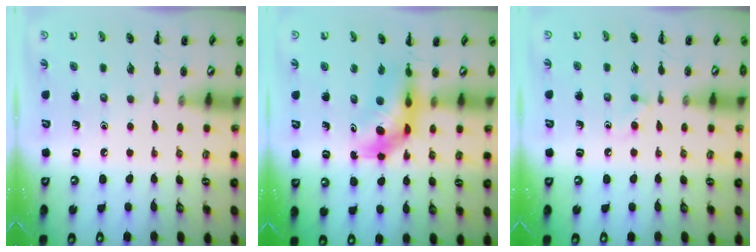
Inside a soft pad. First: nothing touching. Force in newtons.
{"total": 6.3, "press": 6.1, "slide": 1.4}
{"total": 2.2, "press": 2.0, "slide": 1.0}